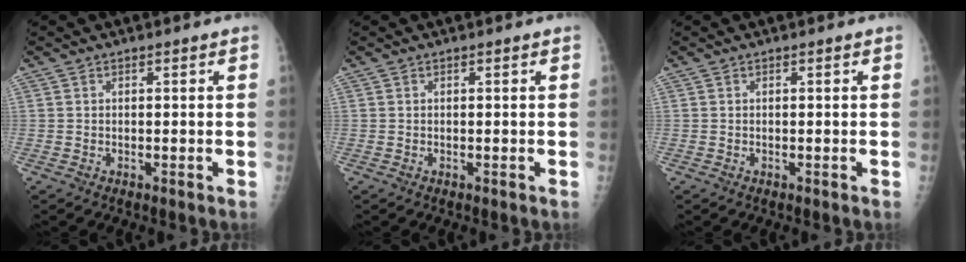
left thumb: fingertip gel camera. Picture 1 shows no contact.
{"total": 0.0}
{"total": 0.0}